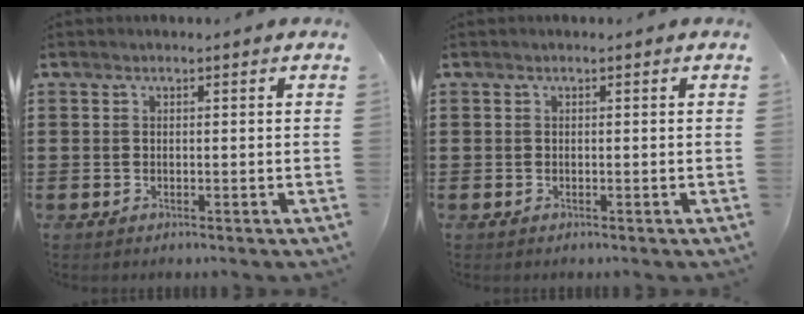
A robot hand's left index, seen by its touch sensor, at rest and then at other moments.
{"total": 0.0}